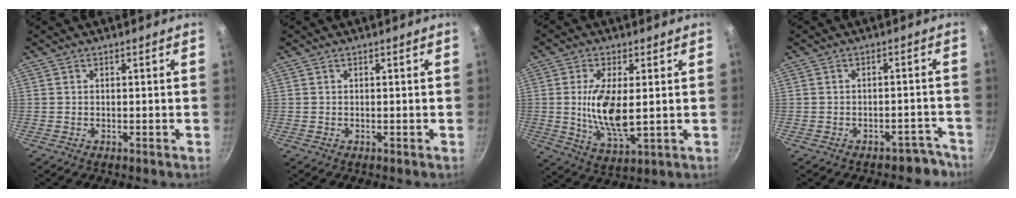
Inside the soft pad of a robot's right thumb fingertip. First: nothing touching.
{"total": 0.0}
{"total": 10.9, "force": [0.6, 4.3, 10.0], "torque": [-0.192, -0.016, 0.015]}
{"total": 4.7, "force": [-3.9, 2.4, 0.8], "torque": [0.038, 0.059, -0.031]}